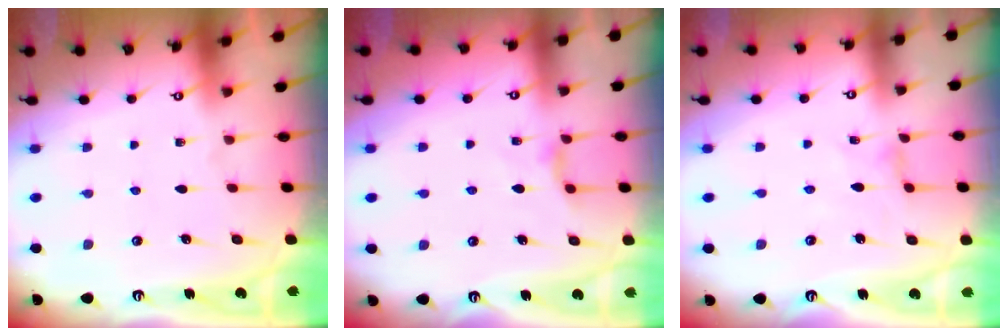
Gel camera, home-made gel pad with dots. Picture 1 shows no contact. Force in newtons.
{"total": 4.4, "press": 4.3, "slide": 0.7}
{"total": 0.9, "press": 0.9, "slide": 0.3}